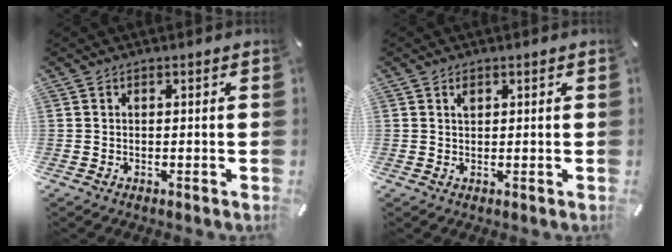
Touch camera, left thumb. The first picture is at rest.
{"total": 1.3, "force": [0.7, 0.7, 0.7], "torque": [-0.008, -0.002, 0.012]}